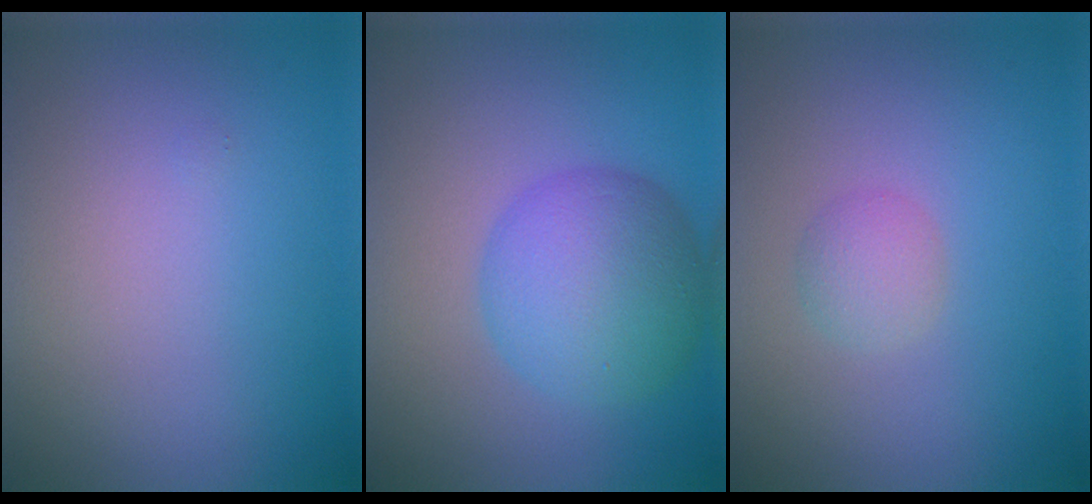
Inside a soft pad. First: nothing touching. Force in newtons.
{"total": 6.9, "press": 6.9, "slide": 0.2}
{"total": 1.6, "press": 1.6, "slide": 0.1}